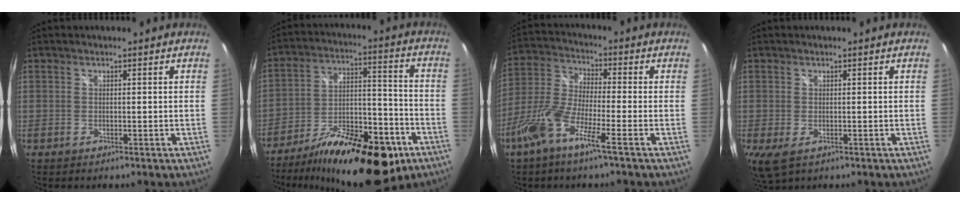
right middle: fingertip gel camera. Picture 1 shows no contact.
{"total": 23.1, "force": [-14.3, 8.9, 15.9], "torque": [-0.258, -0.010, -0.216]}
{"total": 10.6, "force": [-5.9, 1.1, 8.7], "torque": [-0.187, -0.007, -0.122]}
{"total": 0.0}